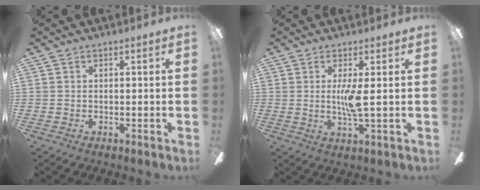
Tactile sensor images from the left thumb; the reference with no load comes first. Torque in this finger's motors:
{"motor_torque": [0.63, 1.69, 1.56, -0.62, 0.12]}